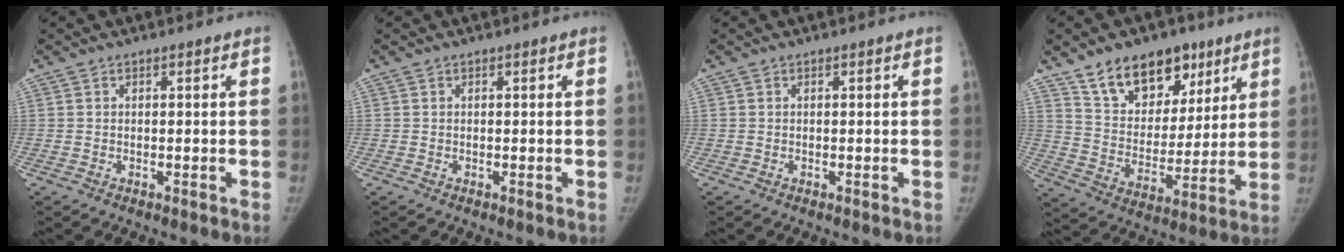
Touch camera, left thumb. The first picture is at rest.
{"total": 0.0}
{"total": 0.0}
{"total": 16.6, "force": [10.7, 10.3, 7.6], "torque": [-0.072, -0.050, 0.185]}